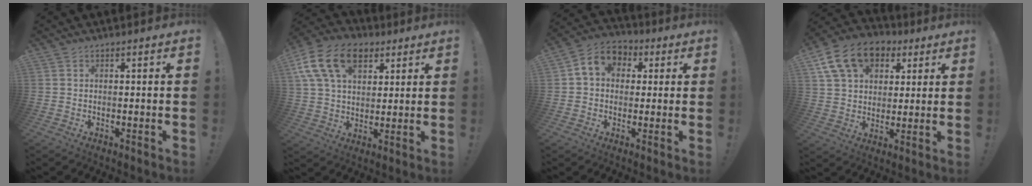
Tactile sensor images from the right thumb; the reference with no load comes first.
{"total": 17.6, "force": [7.8, 11.5, 10.8], "torque": [-0.189, -0.021, 0.146]}
{"total": 8.0, "force": [1.8, 6.1, 4.8], "torque": [-0.077, 0.013, 0.037]}
{"total": 16.3, "force": [7.3, 11.6, 8.7], "torque": [-0.141, -0.021, 0.141]}